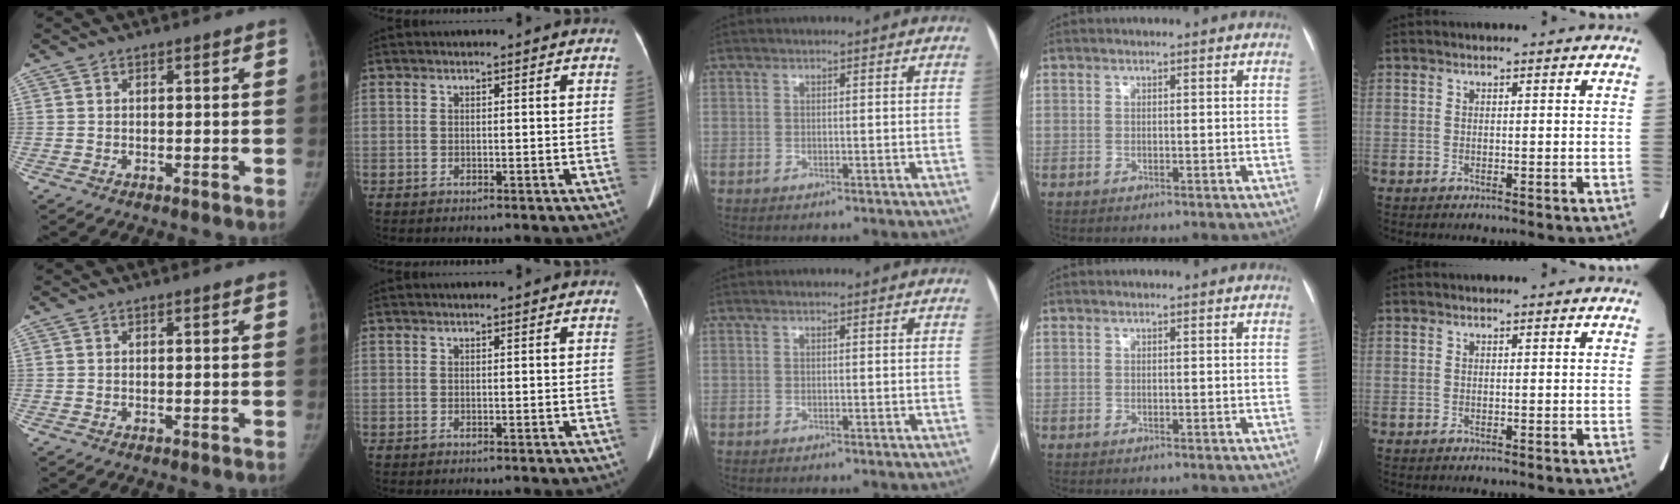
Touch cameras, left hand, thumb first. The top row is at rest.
{}